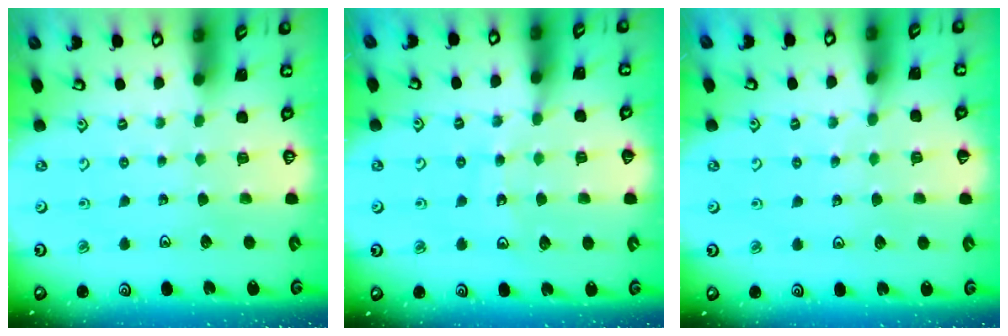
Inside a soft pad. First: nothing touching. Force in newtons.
{"total": 11.7, "press": 11.2, "slide": 3.5}
{"total": 4.3, "press": 4.3, "slide": 0.2}